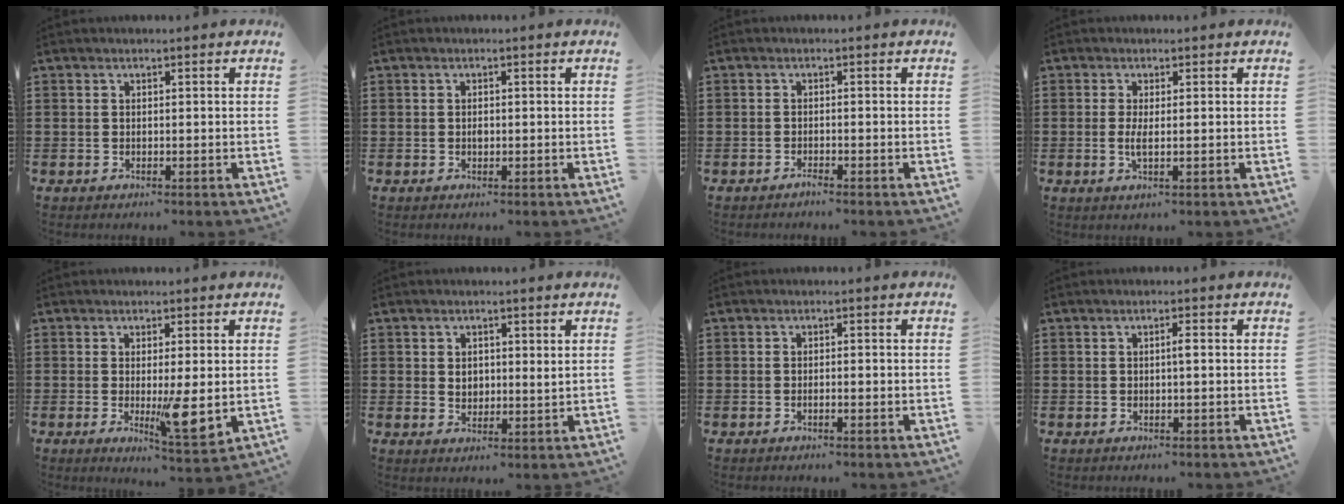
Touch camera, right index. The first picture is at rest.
{"total": 0.8, "force": [-0.1, 0.4, 0.7], "torque": [-0.016, -0.002, -0.002]}
{"total": 1.0, "force": [-0.9, 0.0, 0.3], "torque": [-0.009, -0.002, -0.018]}
{"total": 2.3, "force": [-0.3, 0.2, 2.3], "torque": [-0.043, -0.005, -0.006]}
{"total": 5.9, "force": [-0.8, 1.0, 5.7], "torque": [-0.098, -0.017, -0.014]}
{"total": 2.4, "force": [0.6, 1.6, 1.7], "torque": [-0.030, 0.005, 0.009]}
{"total": 0.9, "force": [-0.5, 0.1, 0.8], "torque": [-0.015, -0.003, -0.008]}
{"total": 1.1, "force": [-0.1, 0.1, 1.1], "torque": [-0.020, 0.000, -0.003]}